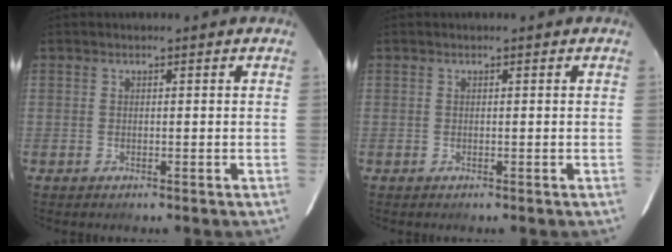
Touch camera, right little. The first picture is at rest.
{"total": 0.0}